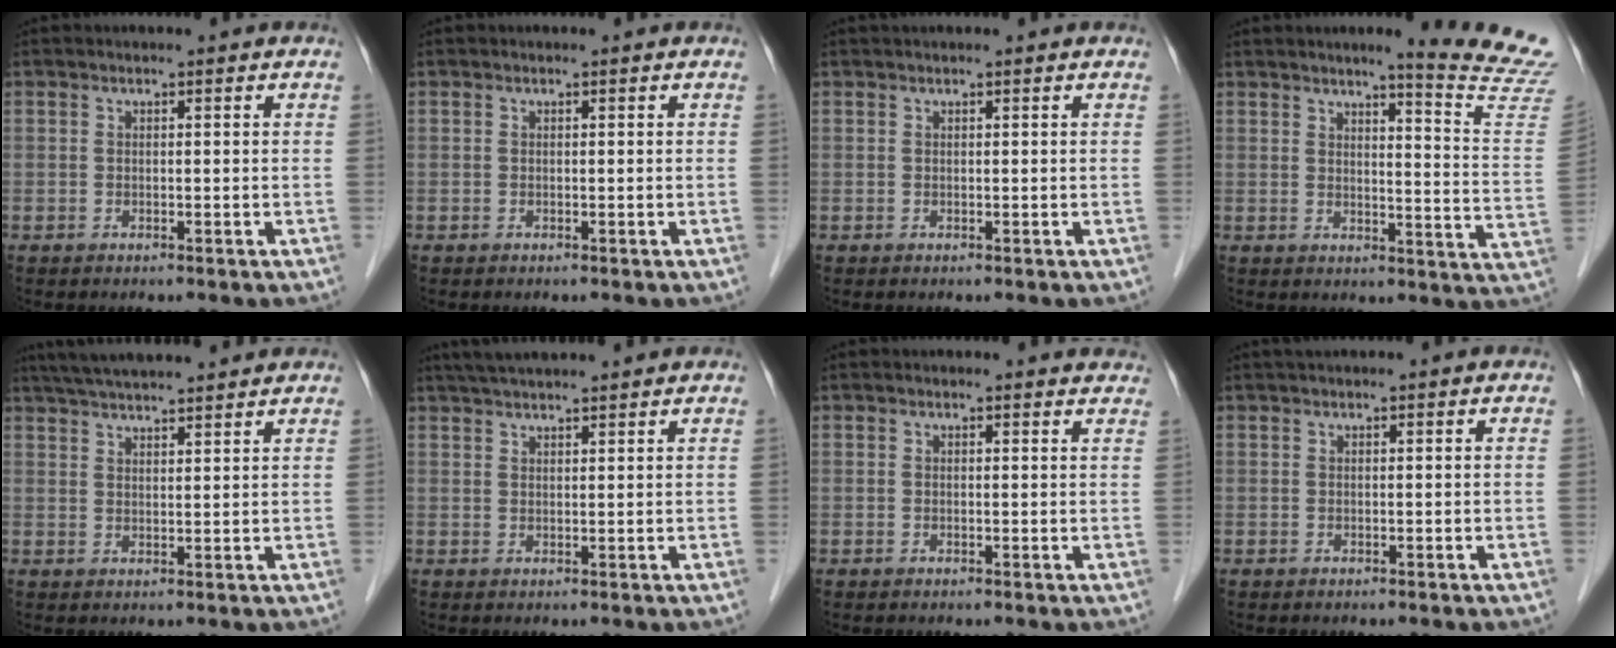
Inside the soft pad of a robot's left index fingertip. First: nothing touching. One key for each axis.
{"total": 0.0}
{"total": 1.8, "fx": 1.7, "fy": 0.1, "fz": 0.7, "tx": -0.010, "ty": 0.026, "tz": 0.024}
{"total": 14.2, "fx": 13.2, "fy": -1.9, "fz": 5.1, "tx": -0.063, "ty": -0.106, "tz": 0.136}
{"total": 12.0, "fx": 10.8, "fy": 1.1, "fz": 5.1, "tx": -0.091, "ty": 0.035, "tz": 0.163}
{"total": 8.6, "fx": 7.7, "fy": 0.5, "fz": 3.8, "tx": -0.064, "ty": 0.040, "tz": 0.113}
{"total": 5.1, "fx": 4.9, "fy": 0.9, "fz": 0.7, "tx": 0.001, "ty": -0.003, "tz": 0.033}
{"total": 2.8, "fx": 2.5, "fy": 0.2, "fz": 1.2, "tx": -0.013, "ty": 0.033, "tz": 0.036}